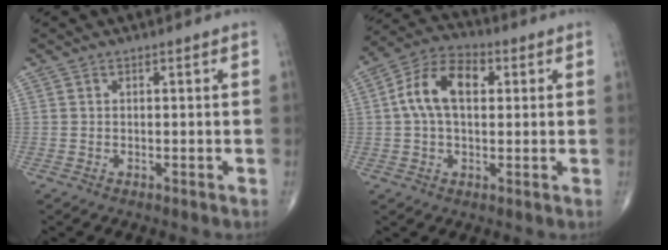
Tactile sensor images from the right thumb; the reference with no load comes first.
{"total": 11.0, "force": [1.9, 6.5, 8.7], "torque": [-0.158, 0.026, 0.027]}